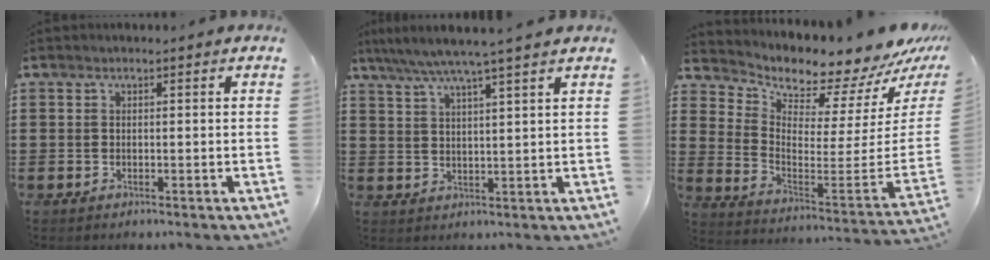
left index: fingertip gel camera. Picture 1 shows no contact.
{"total": 4.7, "force": [3.8, -0.3, 2.8], "torque": [-0.064, -0.014, 0.066]}
{"total": 5.2, "force": [5.1, 0.9, 0.3], "torque": [-0.030, -0.078, 0.079]}